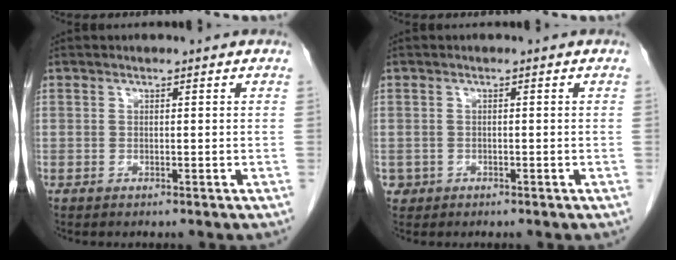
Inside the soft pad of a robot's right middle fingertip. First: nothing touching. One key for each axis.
{"total": 1.0, "fx": -0.4, "fy": 0.9, "fz": 0.0, "tx": 0.001, "ty": 0.006, "tz": -0.002}